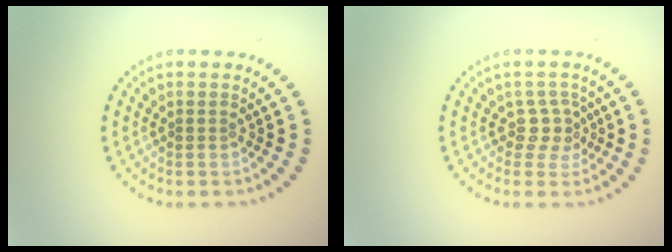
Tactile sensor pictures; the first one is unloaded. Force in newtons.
{"total": 2.0, "press": 1.6, "slide": 1.2}